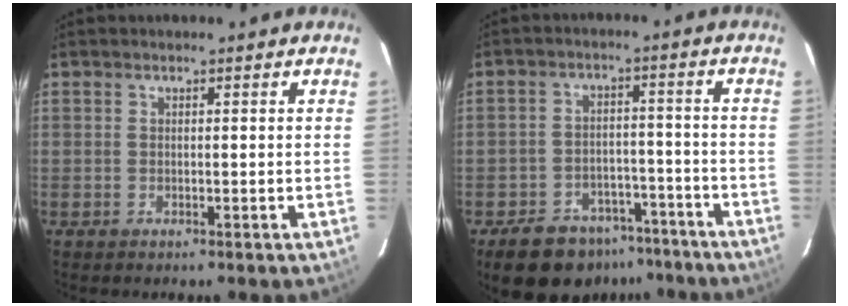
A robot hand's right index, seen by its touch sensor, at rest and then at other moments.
{"total": 13.5, "force": [-9.8, 7.9, 4.8], "torque": [-0.111, 0.023, -0.124]}